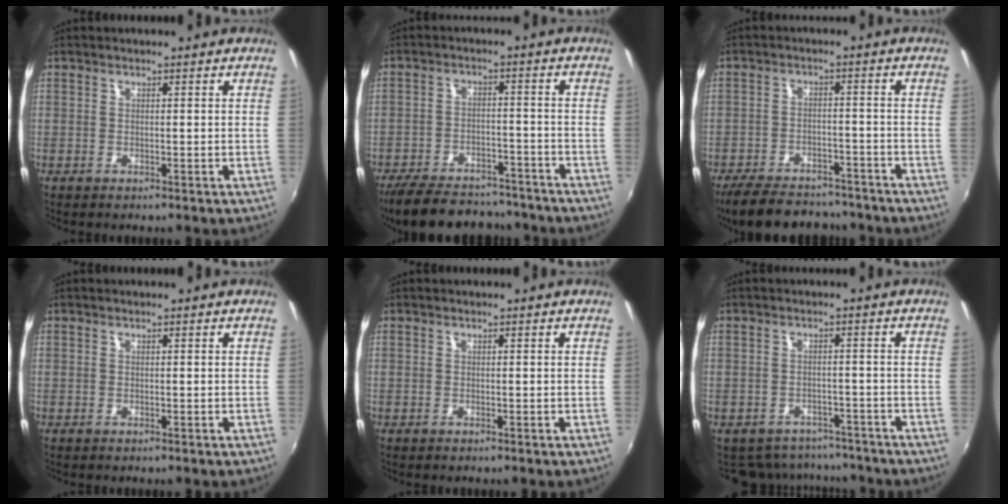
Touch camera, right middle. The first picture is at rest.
{"total": 18.4, "force": [-15.5, 6.4, 7.7], "torque": [-0.171, -0.003, -0.221]}
{"total": 15.3, "force": [-12.8, 5.4, 6.2], "torque": [-0.143, -0.006, -0.186]}
{"total": 0.0}
{"total": 0.0}
{"total": 9.2, "force": [-7.9, 4.3, 1.7], "torque": [-0.047, 0.006, -0.101]}